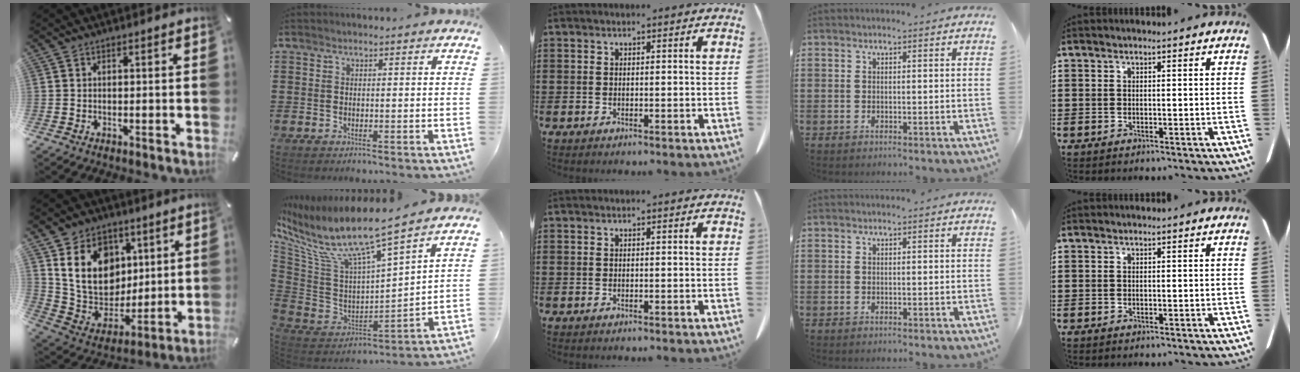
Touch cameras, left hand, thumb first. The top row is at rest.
{"thumb": {"total": 18.1, "force": [5.7, 14.7, 9.0], "torque": [-0.147, -0.017, 0.117]}, "index": {"total": 9.9, "force": [7.3, 1.0, 6.6], "torque": [-0.161, -0.062, 0.118]}}